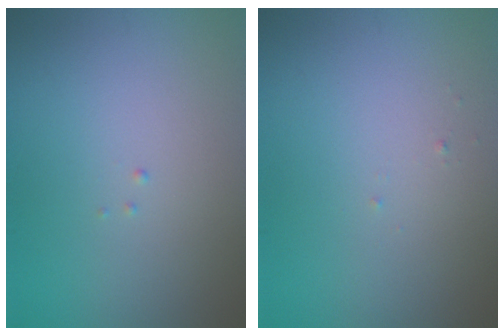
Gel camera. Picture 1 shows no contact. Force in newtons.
{"total": 0.0}